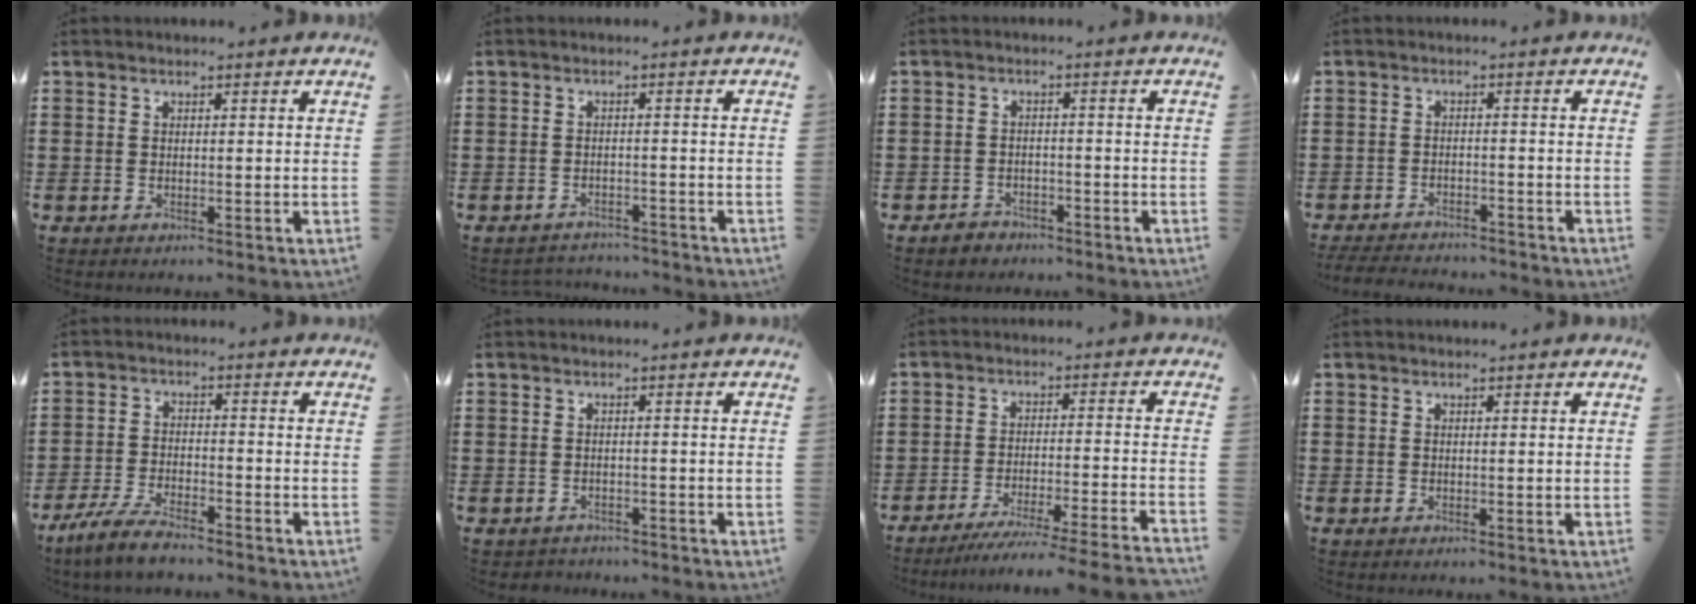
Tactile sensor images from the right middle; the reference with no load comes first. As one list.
[{"total": 2.1, "force": [-2.0, 0.3, -0.1], "torque": [-0.007, -0.001, -0.044]}, {"total": 2.0, "force": [-1.8, 0.8, 0.0], "torque": [-0.006, 0.004, -0.039]}, {"total": 3.2, "force": [-3.2, 0.4, 0.4], "torque": [-0.016, 0.000, -0.069]}, {"total": 5.4, "force": [-4.6, 0.9, 2.6], "torque": [-0.062, -0.004, -0.091]}, {"total": 1.0, "force": [-1.0, 0.3, -0.1], "torque": [-0.001, 0.002, -0.023]}, {"total": 6.3, "force": [-5.6, -0.7, 2.7], "torque": [-0.039, -0.013, -0.107]}, {"total": 0.0}]